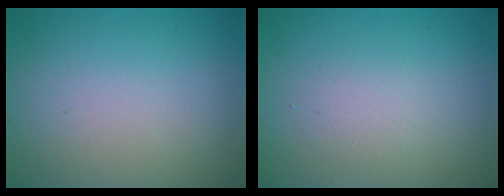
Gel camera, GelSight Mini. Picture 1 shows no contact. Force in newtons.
{"total": 1.5, "press": 1.5, "slide": 0.1}